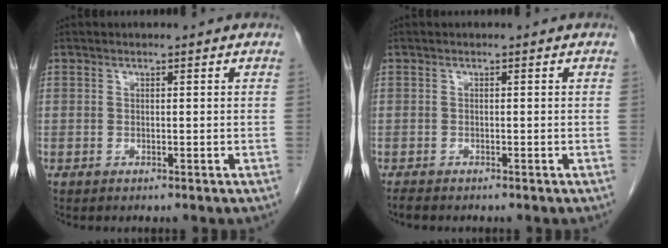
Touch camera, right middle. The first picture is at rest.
{"total": 1.1, "force": [-1.0, 0.2, 0.4], "torque": [-0.017, -0.005, -0.017]}